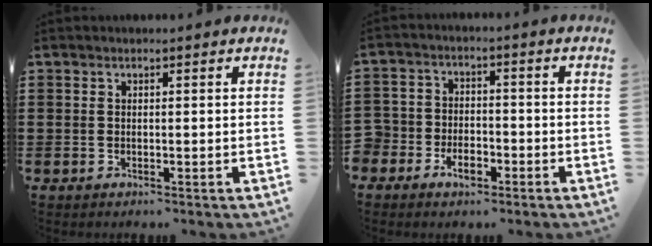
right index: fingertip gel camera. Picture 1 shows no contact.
{"total": 4.0, "force": [-2.6, 2.7, 1.4], "torque": [-0.039, 0.007, -0.055]}